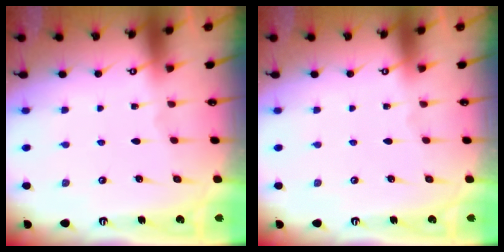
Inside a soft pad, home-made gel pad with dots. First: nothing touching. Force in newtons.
{"total": 0.0}